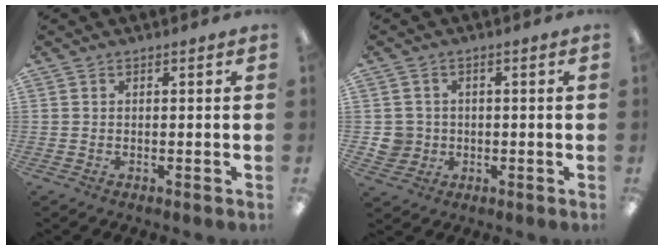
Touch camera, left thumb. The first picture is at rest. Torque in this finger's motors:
{"motor_torque": [-0.03, 0.04, 0.01, -0.01, 0.00]}